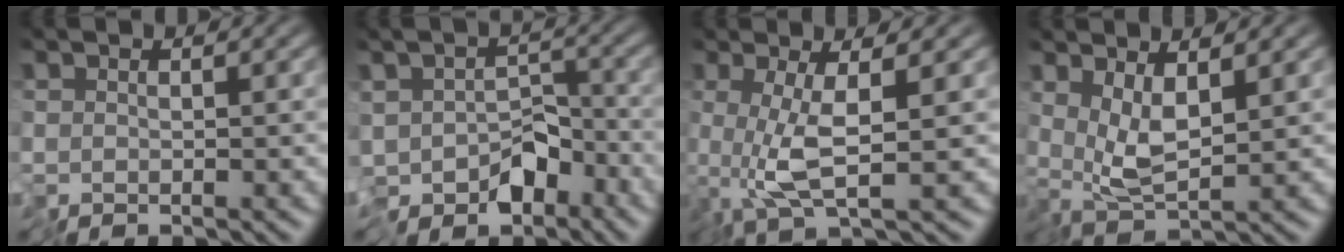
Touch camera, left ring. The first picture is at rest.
{"total": 6.0, "force": [-3.7, 3.1, 3.5], "torque": [-0.051, -0.003, -0.070]}
{"total": 3.9, "force": [-0.4, 0.2, 3.8], "torque": [-0.084, -0.005, -0.008]}
{"total": 2.9, "force": [0.8, 0.5, 2.7], "torque": [-0.061, -0.005, 0.019]}